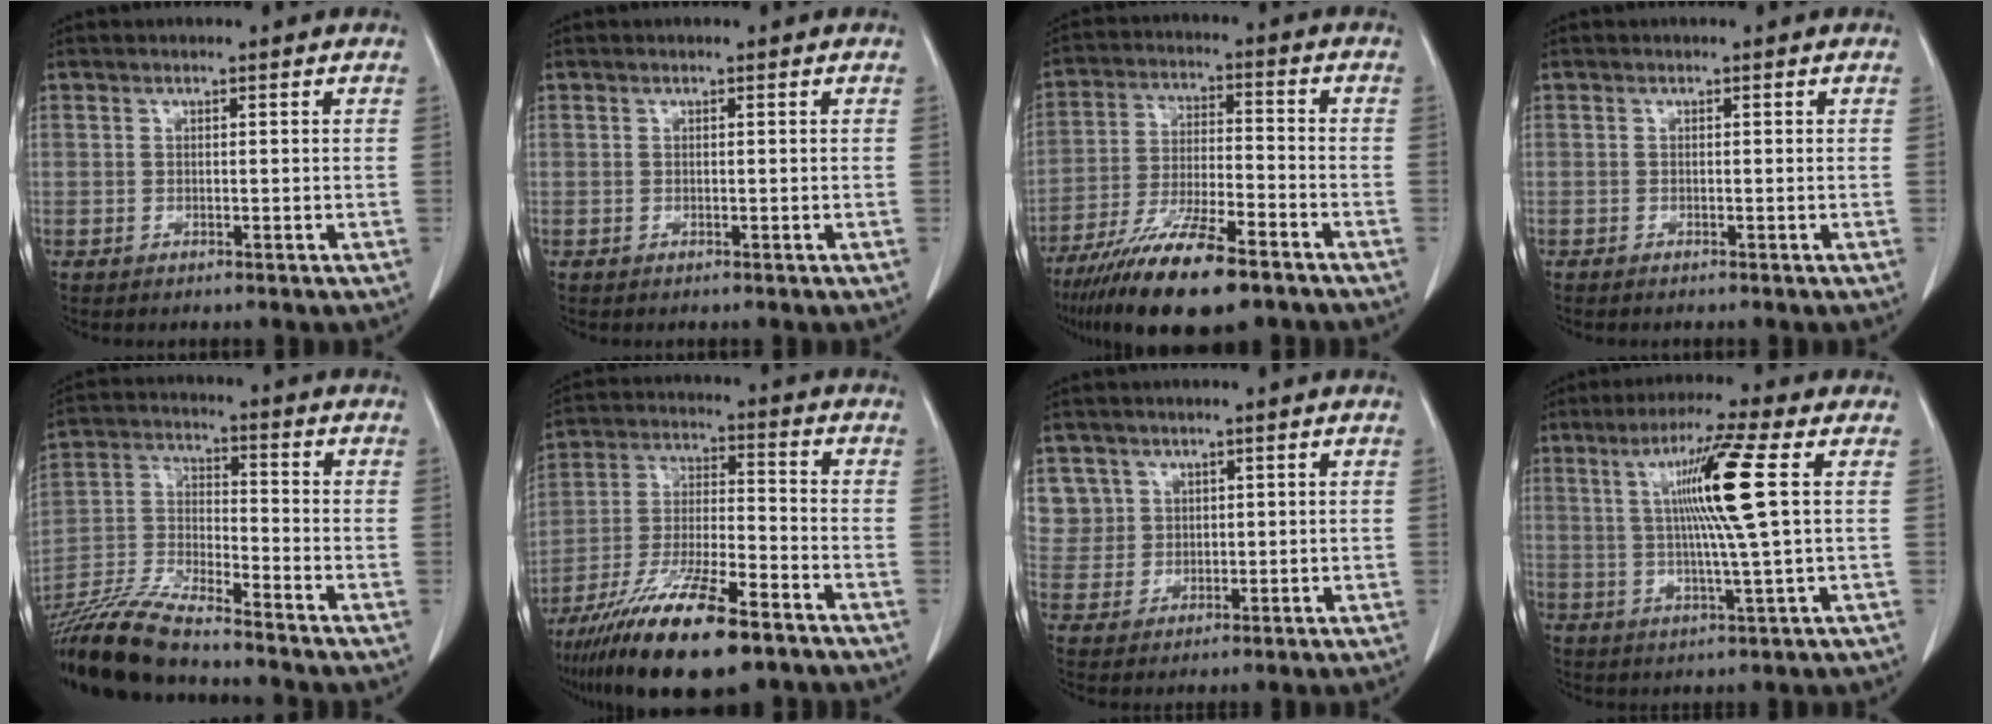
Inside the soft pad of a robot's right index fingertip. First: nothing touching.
{"total": 0.0}
{"total": 15.6, "force": [-10.8, 2.9, 10.9], "torque": [-0.208, -0.035, -0.192]}
{"total": 0.5, "force": [-0.5, 0.0, 0.2], "torque": [-0.007, -0.001, -0.010]}
{"total": 13.3, "force": [-12.0, 0.9, 5.7], "torque": [-0.115, -0.010, -0.229]}
{"total": 17.9, "force": [-11.9, 3.4, 12.9], "torque": [-0.246, -0.032, -0.215]}
{"total": 6.0, "force": [3.1, 5.1, -0.3], "torque": [0.021, 0.010, 0.068]}
{"total": 11.2, "force": [2.6, -1.4, 10.8], "torque": [-0.195, 0.002, 0.047]}